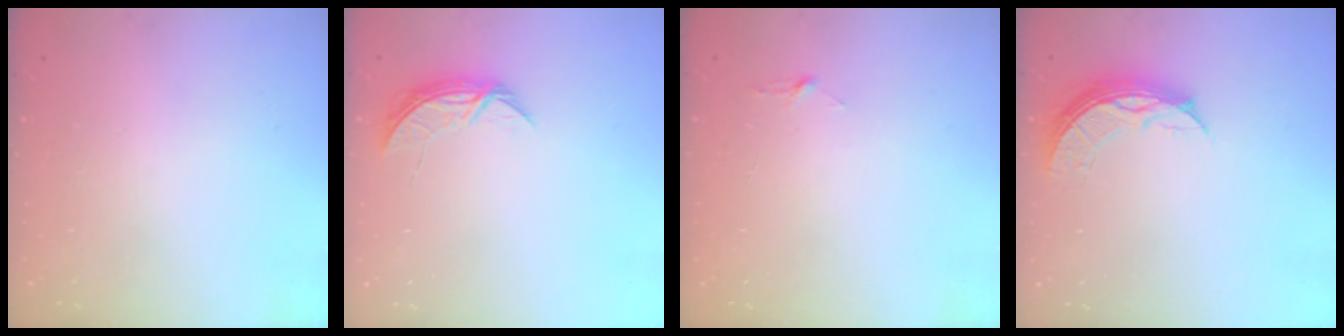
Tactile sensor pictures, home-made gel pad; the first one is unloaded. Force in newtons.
{"total": 5.4, "press": 5.4, "slide": 0.5}
{"total": 2.9, "press": 2.9, "slide": 0.3}
{"total": 8.8, "press": 8.7, "slide": 0.6}